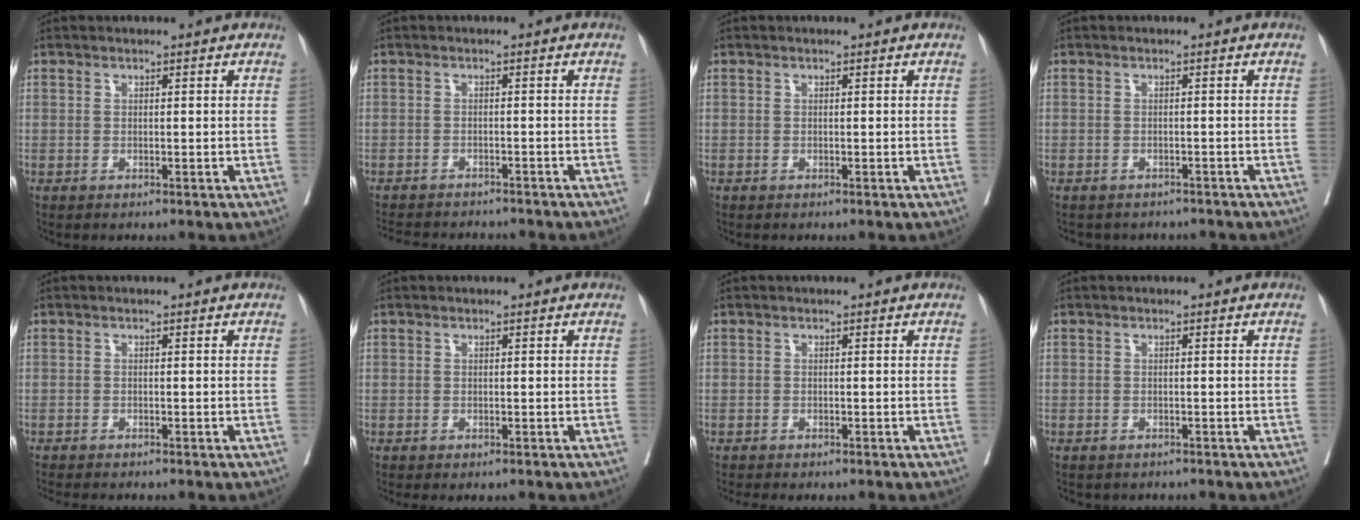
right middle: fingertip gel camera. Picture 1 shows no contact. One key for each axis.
{"total": 10.7, "fx": -9.9, "fy": 2.3, "fz": 3.5, "tx": -0.060, "ty": -0.005, "tz": -0.127}
{"total": 0.0}
{"total": 6.1, "fx": -5.5, "fy": 2.5, "fz": 0.9, "tx": -0.009, "ty": 0.005, "tz": -0.060}
{"total": 3.7, "fx": -3.3, "fy": 0.4, "fz": 1.5, "tx": -0.021, "ty": -0.007, "tz": -0.049}
{"total": 0.6, "fx": -0.5, "fy": 0.3, "fz": 0.2, "tx": -0.002, "ty": 0.000, "tz": -0.008}
{"total": 2.8, "fx": -2.5, "fy": 0.4, "fz": 1.2, "tx": -0.013, "ty": -0.005, "tz": -0.033}
{"total": 3.0, "fx": -2.6, "fy": 1.3, "fz": 0.6, "tx": -0.013, "ty": -0.001, "tz": -0.032}